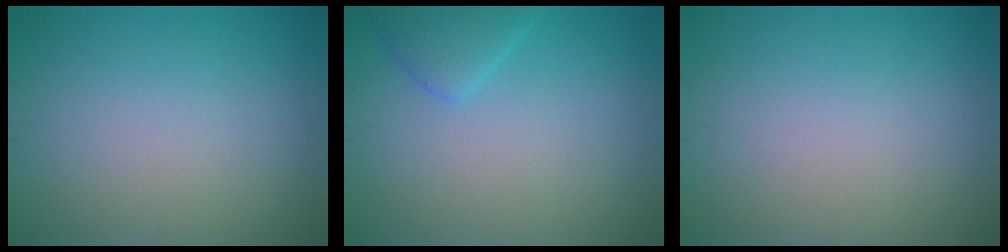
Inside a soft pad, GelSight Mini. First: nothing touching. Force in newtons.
{"total": 1.6, "press": 1.6, "slide": 0.0}
{"total": 0.0}